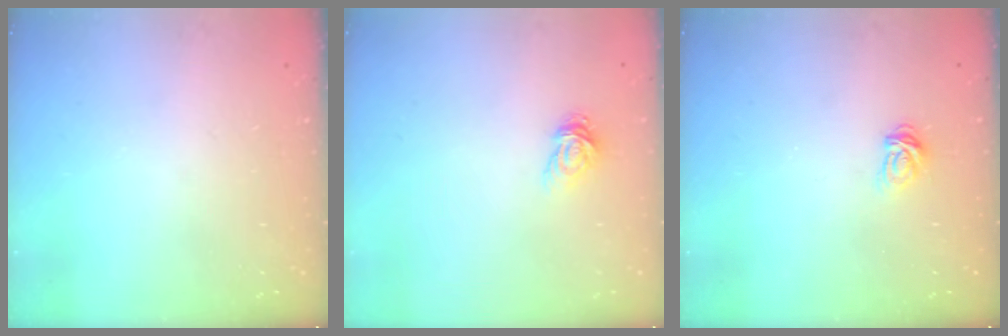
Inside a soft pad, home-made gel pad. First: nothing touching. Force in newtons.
{"total": 3.2, "press": 3.1, "slide": 0.3}
{"total": 5.2, "press": 5.2, "slide": 0.6}